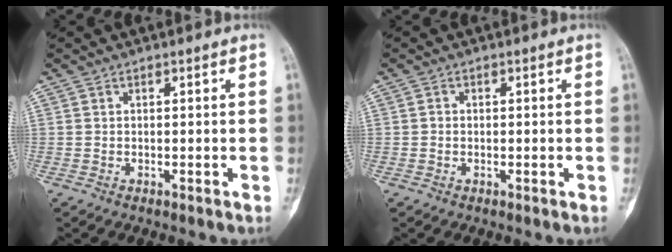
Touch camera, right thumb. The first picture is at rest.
{"total": 0.6, "force": [-0.1, 0.6, 0.2], "torque": [0.002, 0.001, -0.003]}